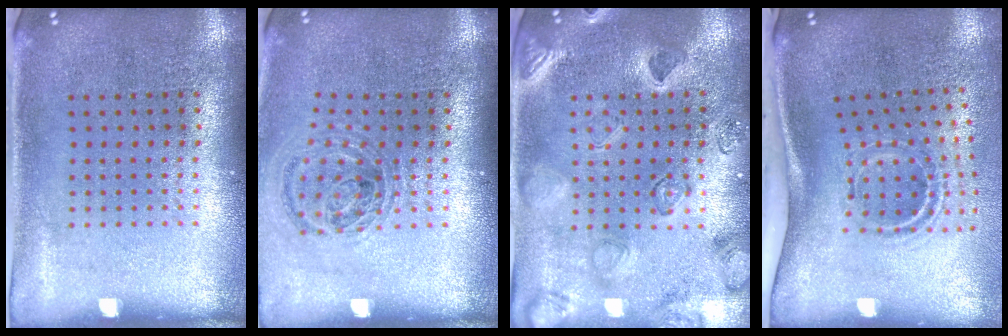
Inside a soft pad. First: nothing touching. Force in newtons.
{"total": 1.0, "press": 1.0, "slide": 0.2}
{"total": 2.4, "press": 2.3, "slide": 0.6}
{"total": 2.2, "press": 1.2, "slide": 1.8}